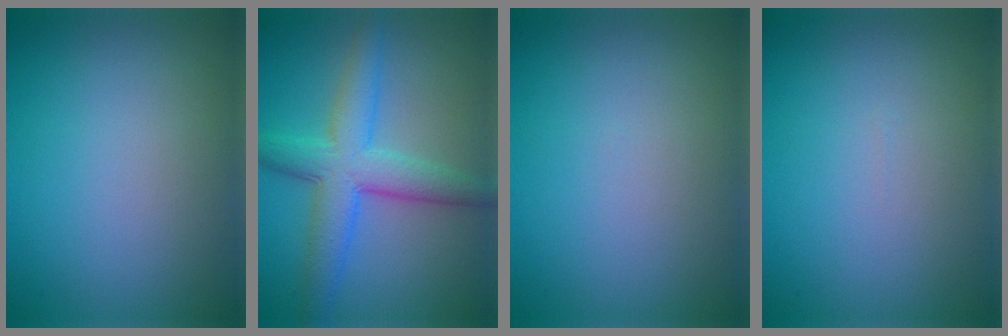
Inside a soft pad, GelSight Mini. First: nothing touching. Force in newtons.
{"total": 6.0, "press": 6.0, "slide": 0.2}
{"total": 0.0}
{"total": 0.0}